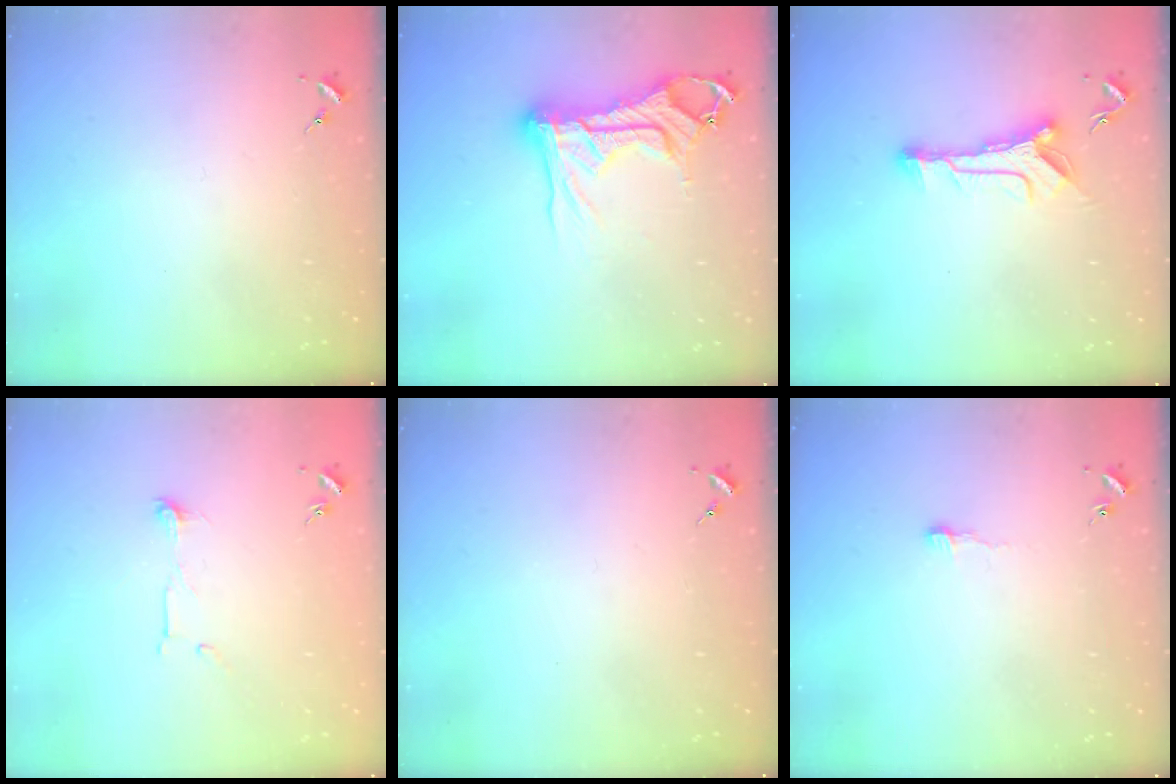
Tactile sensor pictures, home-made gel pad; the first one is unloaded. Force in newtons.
{"total": 17.4, "press": 17.3, "slide": 1.8}
{"total": 10.1, "press": 10.1, "slide": 0.5}
{"total": 5.4, "press": 5.4, "slide": 0.4}
{"total": 0.0}
{"total": 3.0, "press": 3.0, "slide": 0.3}